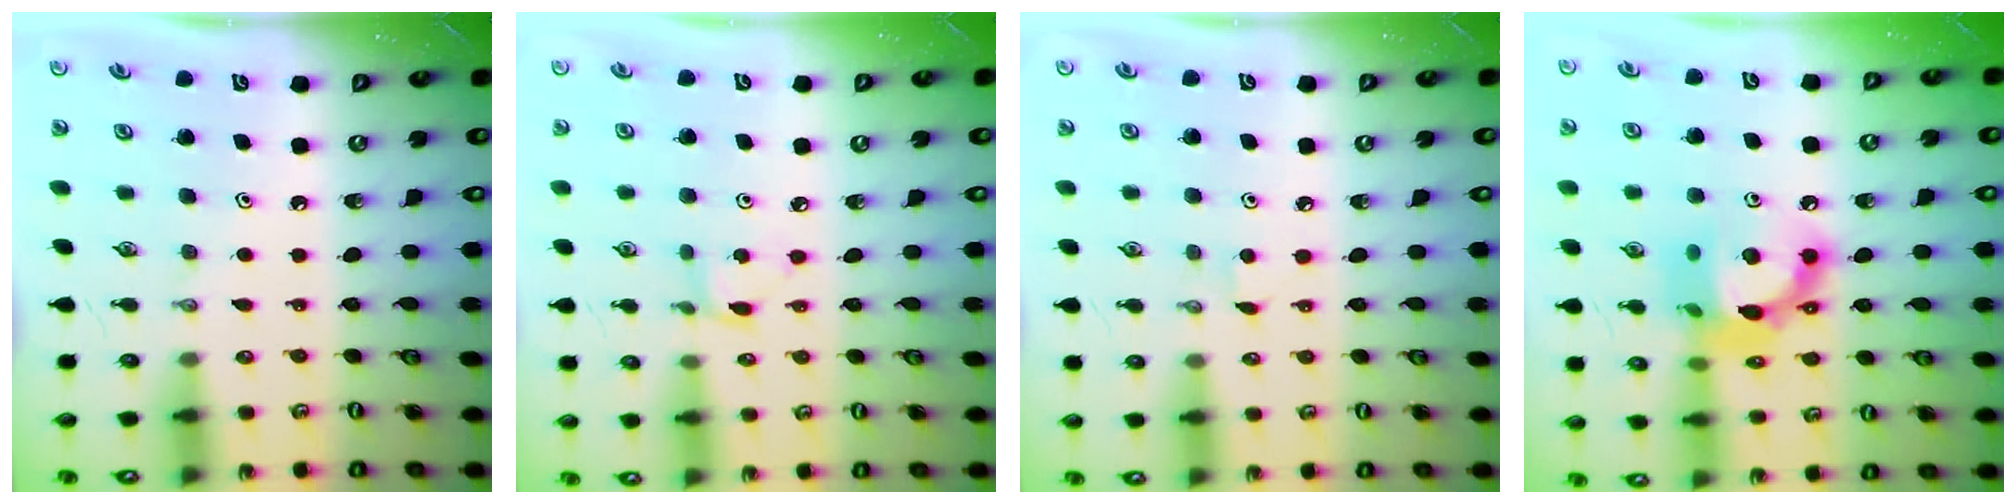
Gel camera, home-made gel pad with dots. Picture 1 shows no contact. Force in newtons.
{"total": 2.7, "press": 2.7, "slide": 0.3}
{"total": 2.9, "press": 2.9, "slide": 0.4}
{"total": 14.2, "press": 14.2, "slide": 1.2}